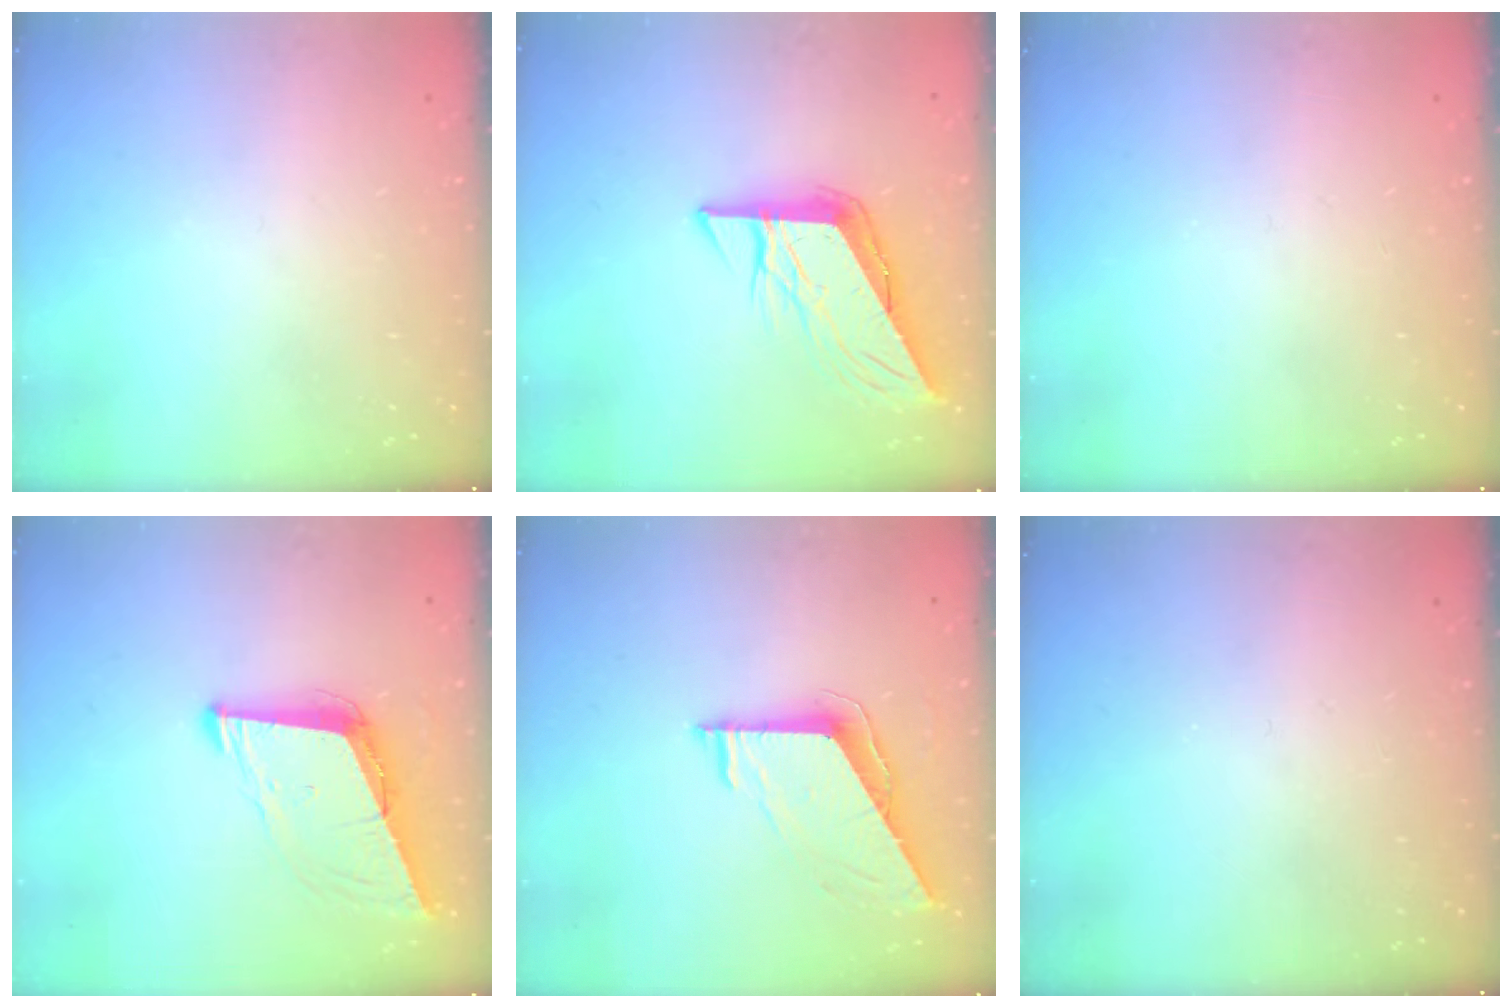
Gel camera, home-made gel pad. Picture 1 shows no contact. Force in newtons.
{"total": 9.2, "press": 9.1, "slide": 0.8}
{"total": 0.0}
{"total": 8.9, "press": 8.2, "slide": 3.5}
{"total": 7.2, "press": 7.2, "slide": 0.5}
{"total": 0.0}